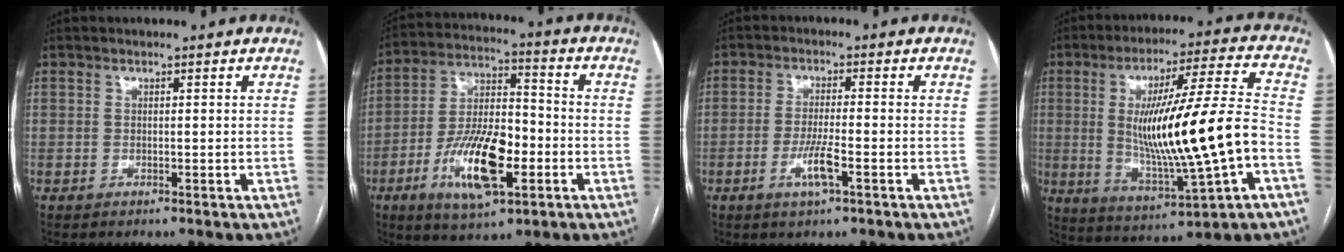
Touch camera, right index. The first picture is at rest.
{"total": 14.6, "force": [-5.1, 5.1, 12.7], "torque": [-0.244, 0.004, -0.085]}
{"total": 4.8, "force": [-2.0, 0.3, 4.4], "torque": [-0.087, -0.008, -0.038]}
{"total": 19.3, "force": [-2.4, 1.0, 19.1], "torque": [-0.338, -0.005, -0.030]}